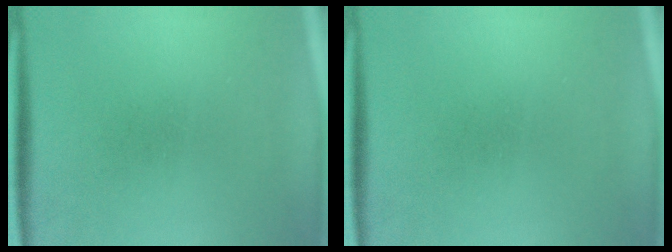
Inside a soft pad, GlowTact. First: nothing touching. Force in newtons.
{"total": 0.0}